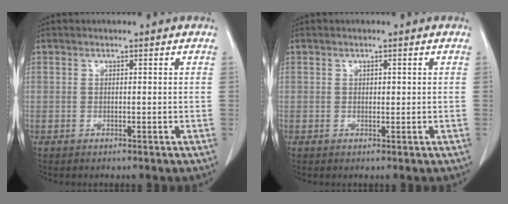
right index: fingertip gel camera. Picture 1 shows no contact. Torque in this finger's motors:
{"motor_torque": [-0.06, 0.03, -0.04, -0.01]}